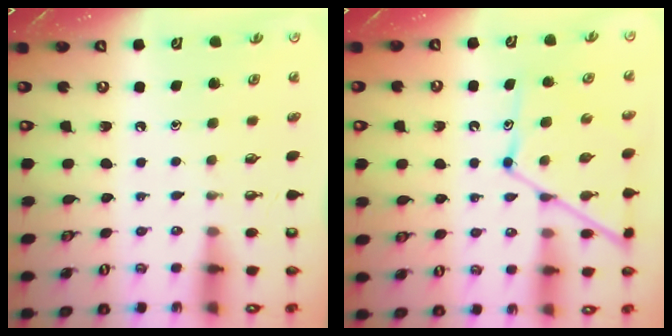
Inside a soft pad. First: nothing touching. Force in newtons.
{"total": 12.3, "press": 12.3, "slide": 1.0}